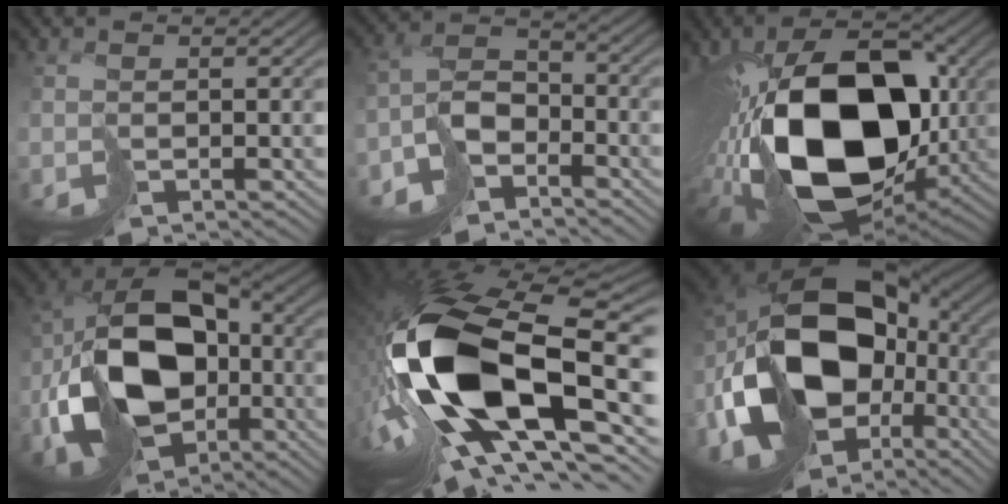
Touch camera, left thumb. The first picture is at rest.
{"total": 7.1, "force": [-5.4, 3.3, 3.2], "torque": [-0.050, 0.005, -0.110]}
{"total": 19.7, "force": [-1.1, 11.3, 16.2], "torque": [-0.322, -0.031, 0.006]}
{"total": 17.3, "force": [-4.1, 11.6, 12.1], "torque": [-0.236, -0.025, -0.067]}
{"total": 20.6, "force": [-3.3, 10.3, 17.5], "torque": [-0.376, -0.045, -0.027]}
{"total": 21.2, "force": [-3.5, 13.4, 16.0], "torque": [-0.350, -0.019, -0.045]}